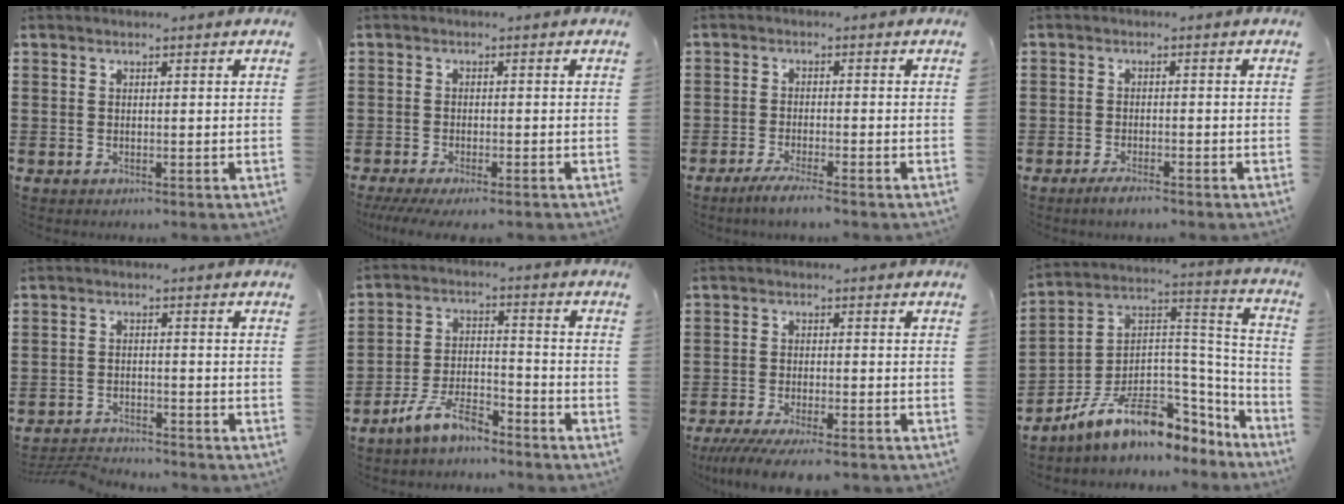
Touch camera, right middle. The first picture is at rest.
{"total": 2.2, "force": [-1.9, 0.1, 1.1], "torque": [-0.018, 0.000, -0.037]}
{"total": 2.8, "force": [-2.5, -0.1, 1.2], "torque": [-0.027, -0.004, -0.050]}
{"total": 1.9, "force": [-1.7, 0.4, 0.8], "torque": [-0.015, 0.004, -0.033]}
{"total": 3.4, "force": [-3.4, 0.3, 0.3], "torque": [-0.016, -0.002, -0.074]}
{"total": 7.7, "force": [-6.3, 1.8, 4.1], "torque": [-0.089, 0.003, -0.123]}
{"total": 4.5, "force": [-4.1, 0.2, 2.0], "torque": [-0.044, -0.015, -0.080]}
{"total": 11.4, "force": [-7.0, 5.5, 7.1], "torque": [-0.146, 0.007, -0.128]}